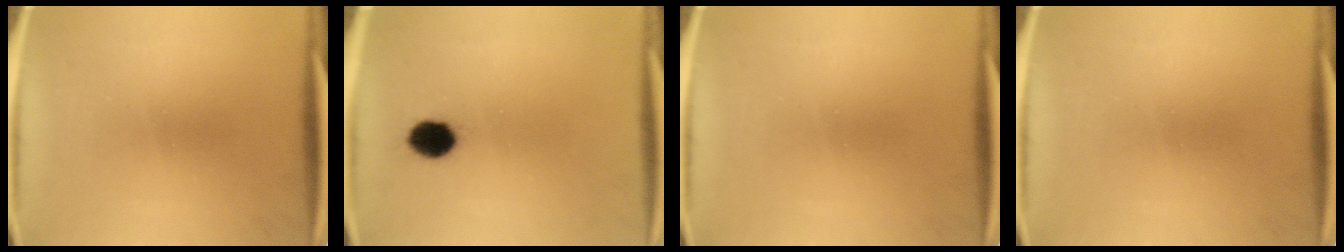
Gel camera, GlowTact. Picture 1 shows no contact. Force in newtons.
{"total": 5.7}
{"total": 0.0}
{"total": 0.0}